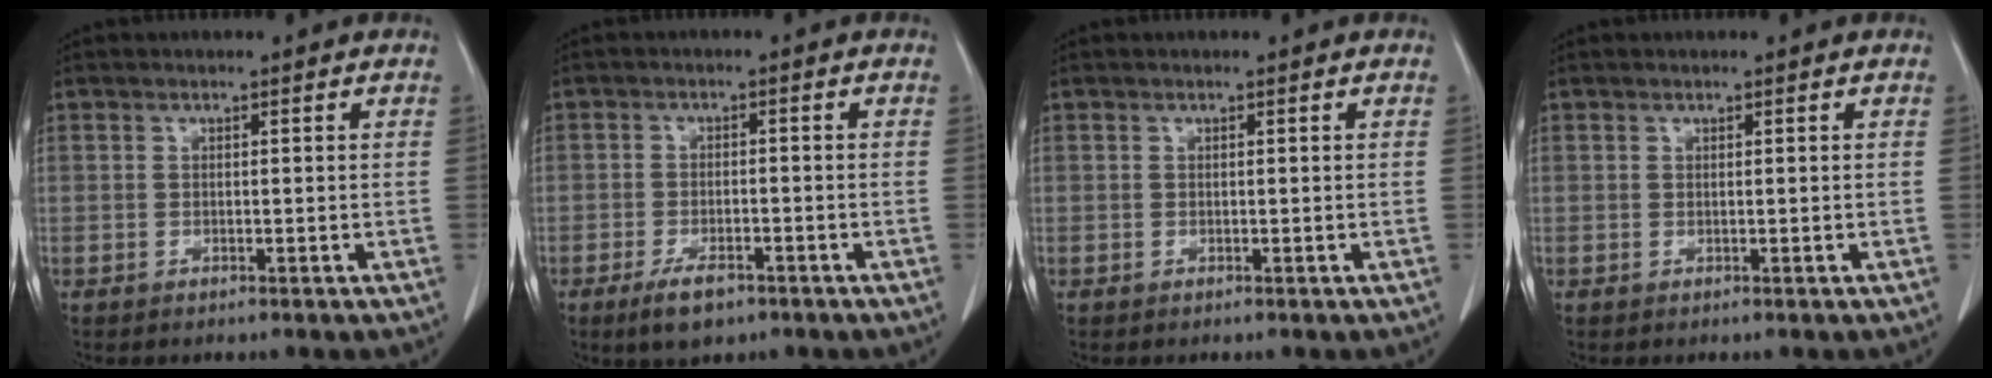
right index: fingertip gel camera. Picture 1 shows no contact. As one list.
[{"total": 4.9, "force": [-3.2, 1.9, 3.1], "torque": [-0.060, -0.003, -0.050]}, {"total": 0.0}, {"total": 0.0}]